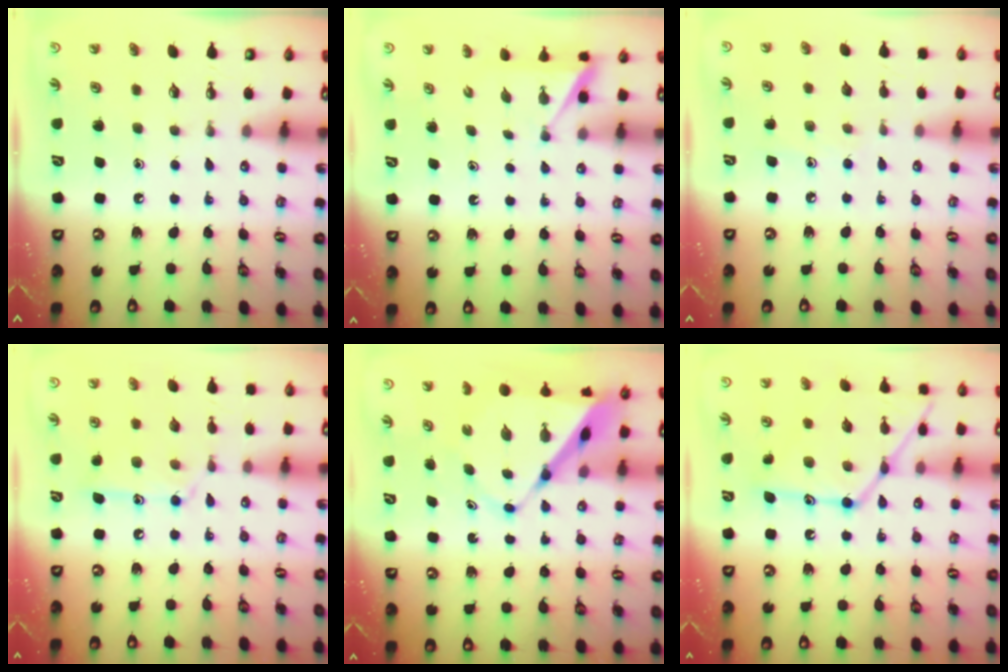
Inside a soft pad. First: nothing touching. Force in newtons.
{"total": 1.9, "press": 1.9, "slide": 0.2}
{"total": 5.4, "press": 5.4, "slide": 0.5}
{"total": 13.0, "press": 12.9, "slide": 0.8}
{"total": 9.2, "press": 9.2, "slide": 0.9}
{"total": 17.1, "press": 17.1, "slide": 1.3}